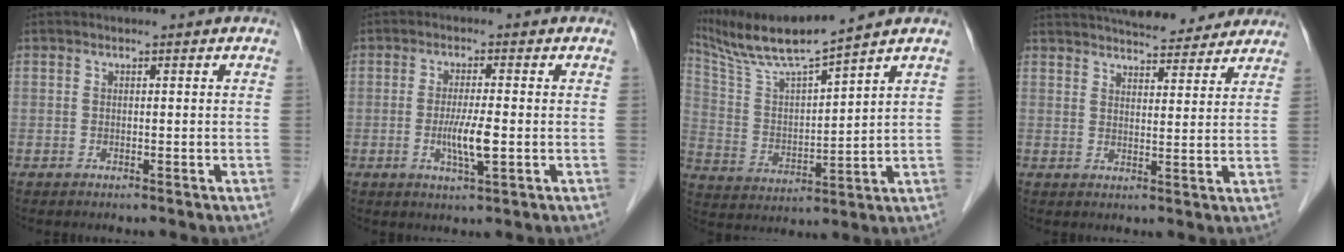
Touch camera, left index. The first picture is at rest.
{"total": 4.7, "force": [-0.8, 0.2, 4.6], "torque": [-0.090, -0.009, -0.015]}
{"total": 11.4, "force": [10.2, -1.4, 4.8], "torque": [-0.103, 0.002, 0.201]}
{"total": 18.9, "force": [17.2, 4.4, 6.5], "torque": [-0.102, 0.028, 0.231]}